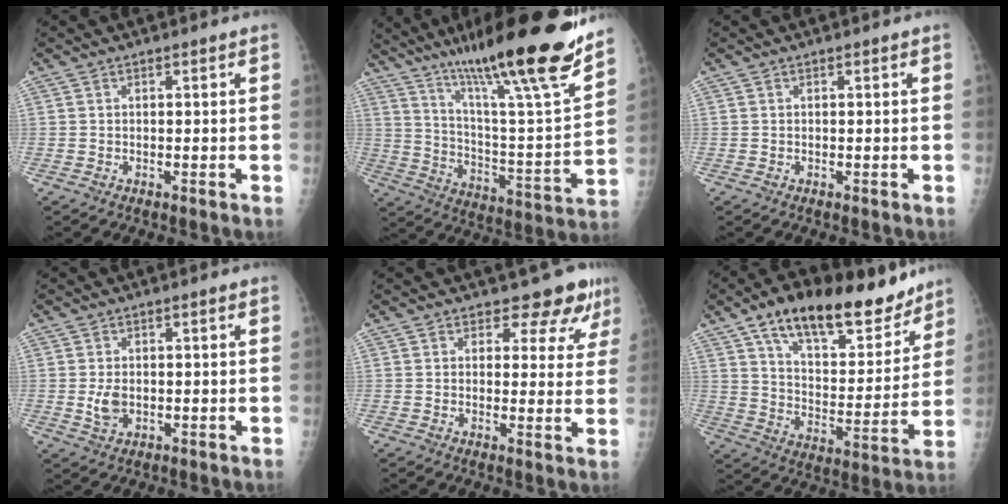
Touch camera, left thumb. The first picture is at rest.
{"total": 27.5, "force": [20.3, 2.7, 18.4], "torque": [-0.273, -0.087, 0.323]}
{"total": 0.0}
{"total": 3.4, "force": [-0.3, 2.2, 2.6], "torque": [-0.046, -0.002, -0.002]}
{"total": 7.1, "force": [5.8, 3.5, 1.9], "torque": [0.013, -0.034, 0.055]}
{"total": 22.3, "force": [15.6, 9.4, 12.9], "torque": [-0.157, -0.059, 0.251]}